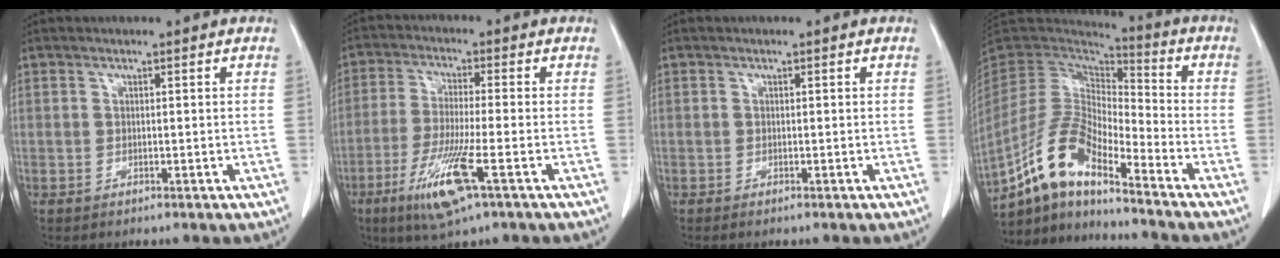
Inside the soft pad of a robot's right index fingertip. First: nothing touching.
{"total": 10.2, "force": [-4.8, 0.4, 9.0], "torque": [-0.181, -0.026, -0.088]}
{"total": 0.6, "force": [-0.4, 0.1, 0.4], "torque": [-0.008, -0.001, -0.008]}
{"total": 12.6, "force": [-9.7, 2.3, 7.7], "torque": [-0.166, 0.008, -0.184]}